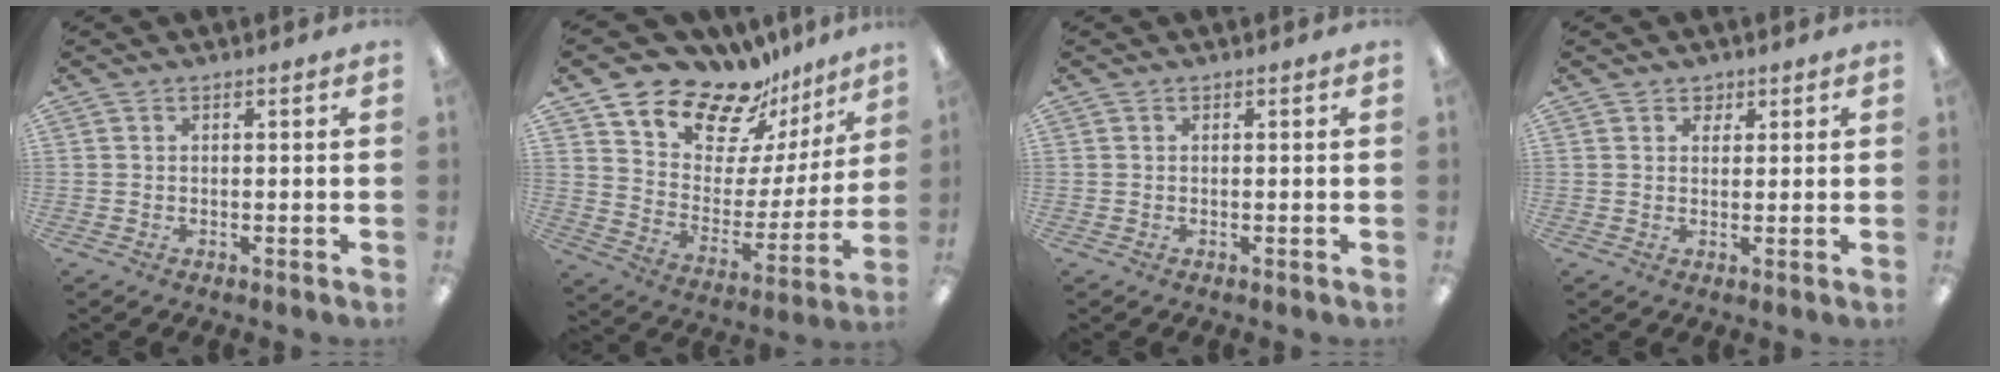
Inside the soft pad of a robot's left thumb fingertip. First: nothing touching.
{"total": 15.7, "force": [14.0, 6.4, 2.9], "torque": [-0.076, -0.129, 0.253]}
{"total": 0.0}
{"total": 2.3, "force": [1.6, 1.5, 0.4], "torque": [0.006, -0.005, 0.027]}